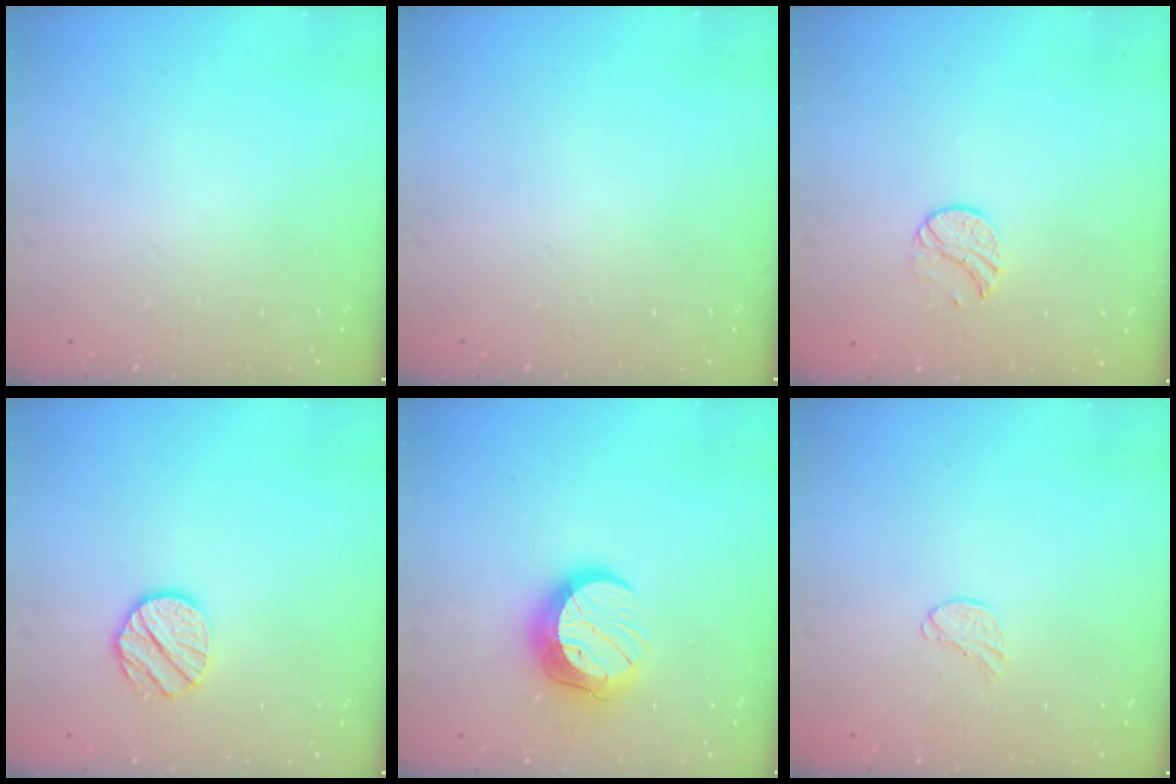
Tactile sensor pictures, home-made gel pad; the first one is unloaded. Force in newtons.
{"total": 0.0}
{"total": 6.4, "press": 6.4, "slide": 0.6}
{"total": 9.6, "press": 9.6, "slide": 0.7}
{"total": 12.4, "press": 12.4, "slide": 0.5}
{"total": 5.2, "press": 5.2, "slide": 0.5}